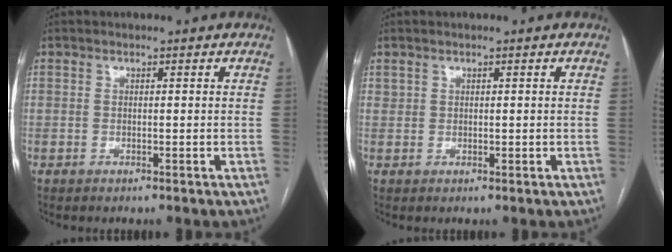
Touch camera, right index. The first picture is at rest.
{"total": 0.8, "force": [0.6, 0.5, 0.2], "torque": [0.003, 0.000, 0.011]}